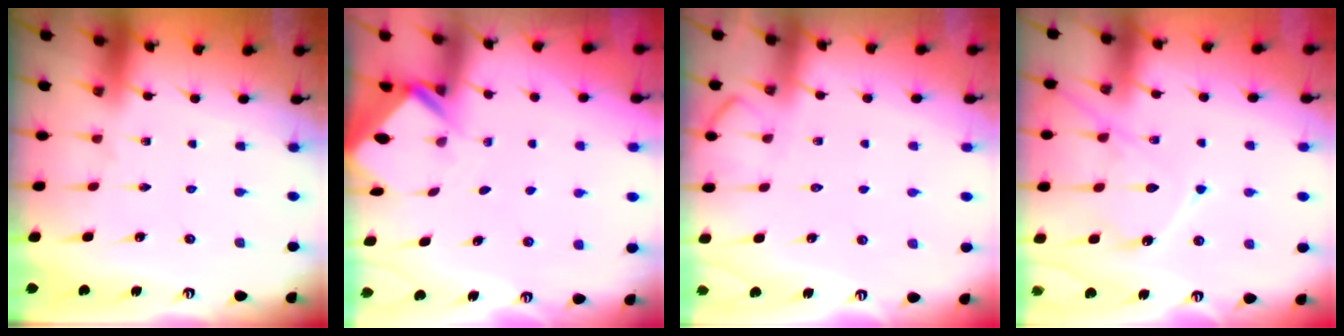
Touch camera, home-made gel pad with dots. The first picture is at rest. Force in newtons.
{"total": 2.3, "press": 2.3, "slide": 0.2}
{"total": 4.6, "press": 4.5, "slide": 0.6}
{"total": 11.8, "press": 11.7, "slide": 1.2}